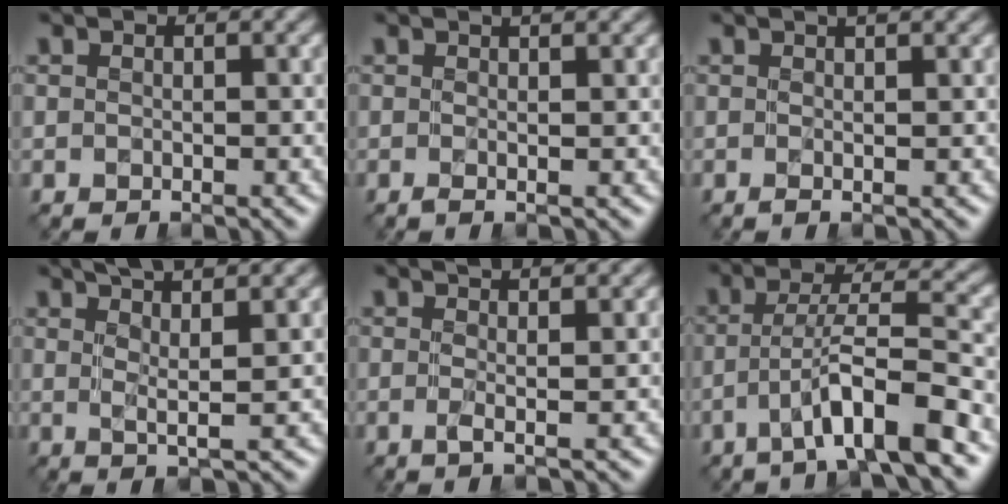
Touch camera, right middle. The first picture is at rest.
{"total": 2.3, "force": [0.5, 0.7, 2.1], "torque": [-0.024, 0.003, -0.006]}
{"total": 2.7, "force": [0.8, 0.9, 2.4], "torque": [-0.024, 0.006, -0.010]}
{"total": 6.1, "force": [3.4, 1.2, 4.9], "torque": [-0.069, 0.014, 0.035]}
{"total": 4.6, "force": [1.9, 1.4, 3.9], "torque": [-0.047, 0.017, -0.003]}
{"total": 6.8, "force": [-3.3, 0.9, 5.9], "torque": [-0.104, 0.012, -0.061]}